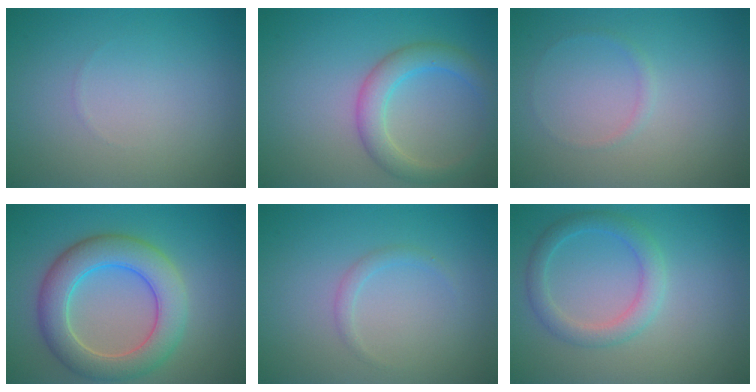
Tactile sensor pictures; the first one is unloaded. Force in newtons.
{"total": 3.5, "press": 3.5, "slide": 0.1}
{"total": 0.7, "press": 0.7, "slide": 0.1}
{"total": 6.7, "press": 6.7, "slide": 0.5}
{"total": 1.0, "press": 1.0, "slide": 0.0}
{"total": 2.8, "press": 2.8, "slide": 0.1}